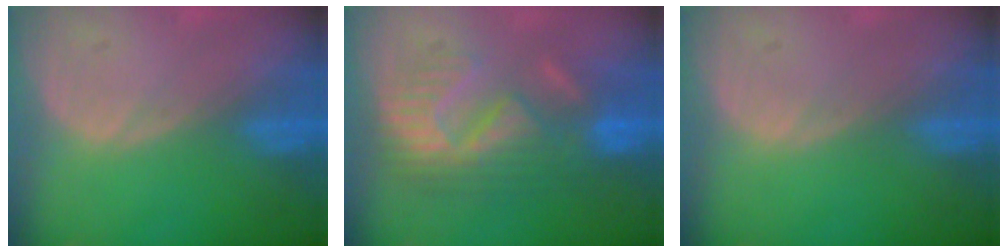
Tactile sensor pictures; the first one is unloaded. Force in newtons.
{"total": 8.7, "press": 8.6, "slide": 1.4}
{"total": 0.0}